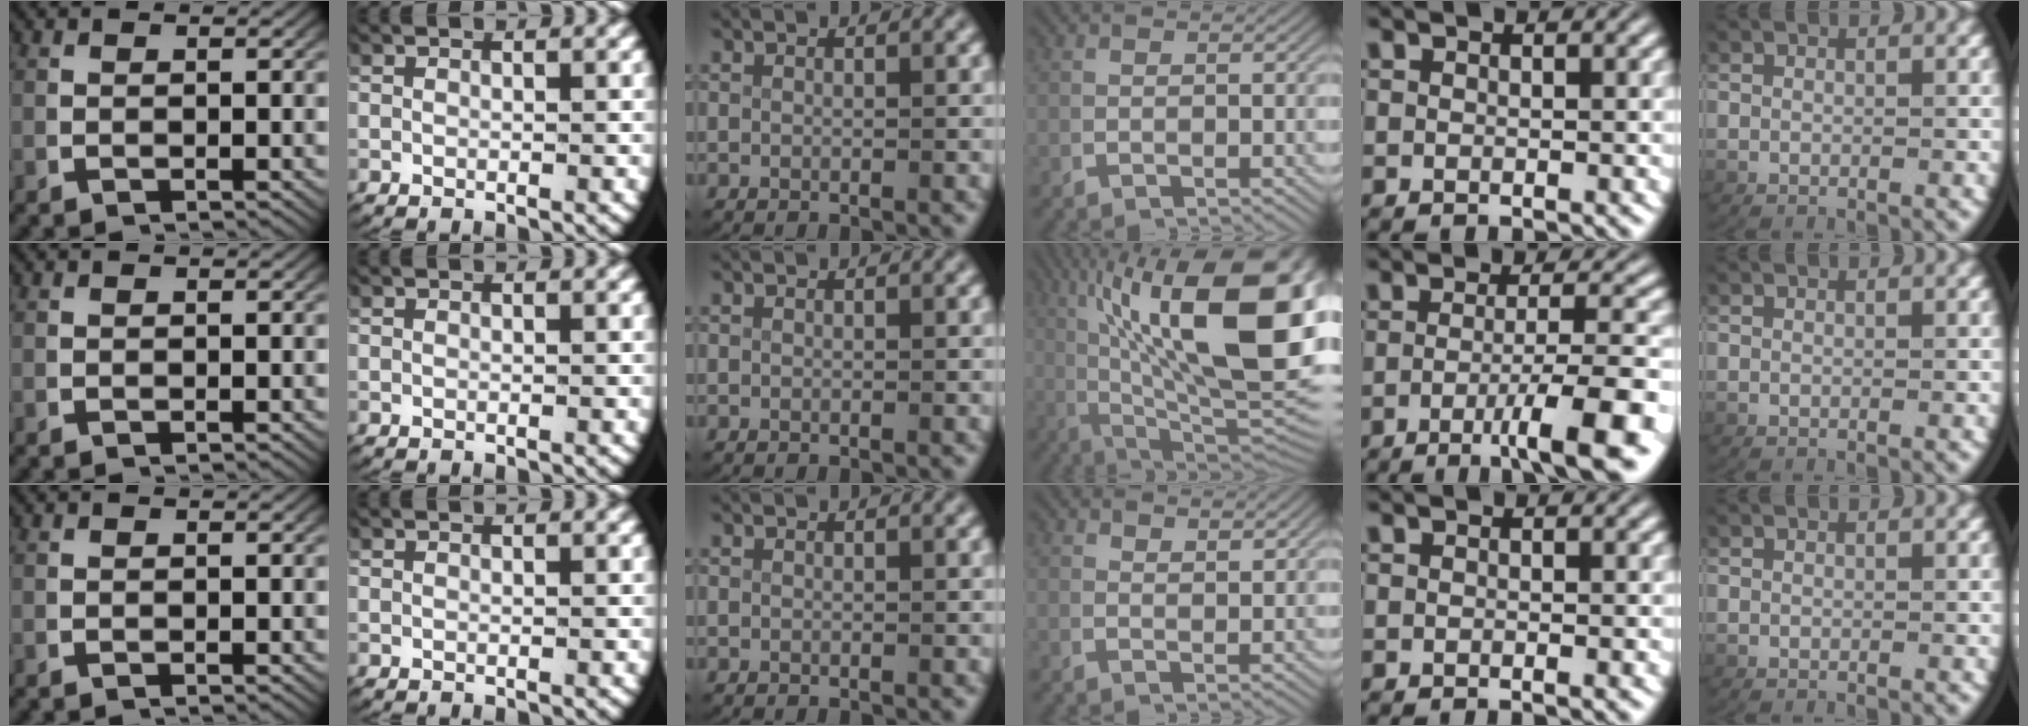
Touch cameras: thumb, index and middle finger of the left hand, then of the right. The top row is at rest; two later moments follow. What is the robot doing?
{"motion": "lift_and_place", "object": "plastic wrap"}